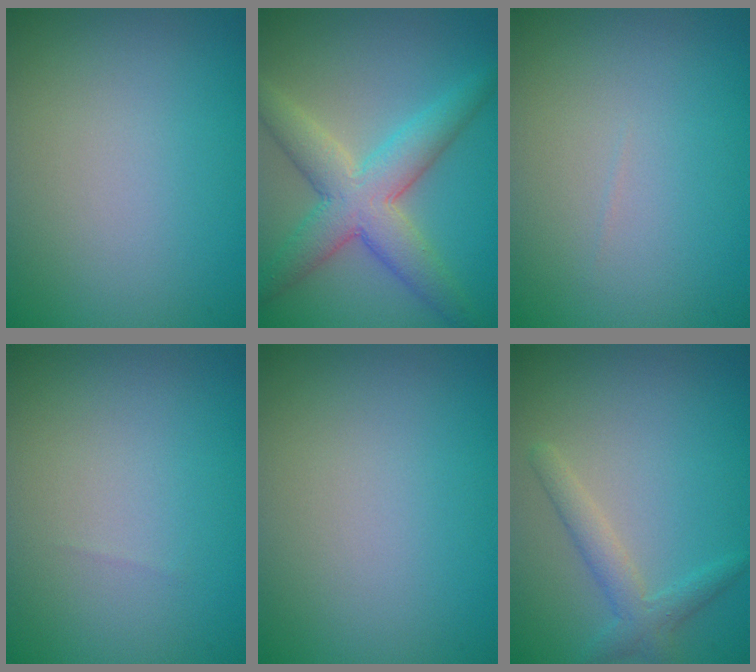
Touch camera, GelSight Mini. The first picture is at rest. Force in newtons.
{"total": 6.5, "press": 6.5, "slide": 0.3}
{"total": 0.0}
{"total": 0.0}
{"total": 0.0}
{"total": 2.4, "press": 2.4, "slide": 0.2}